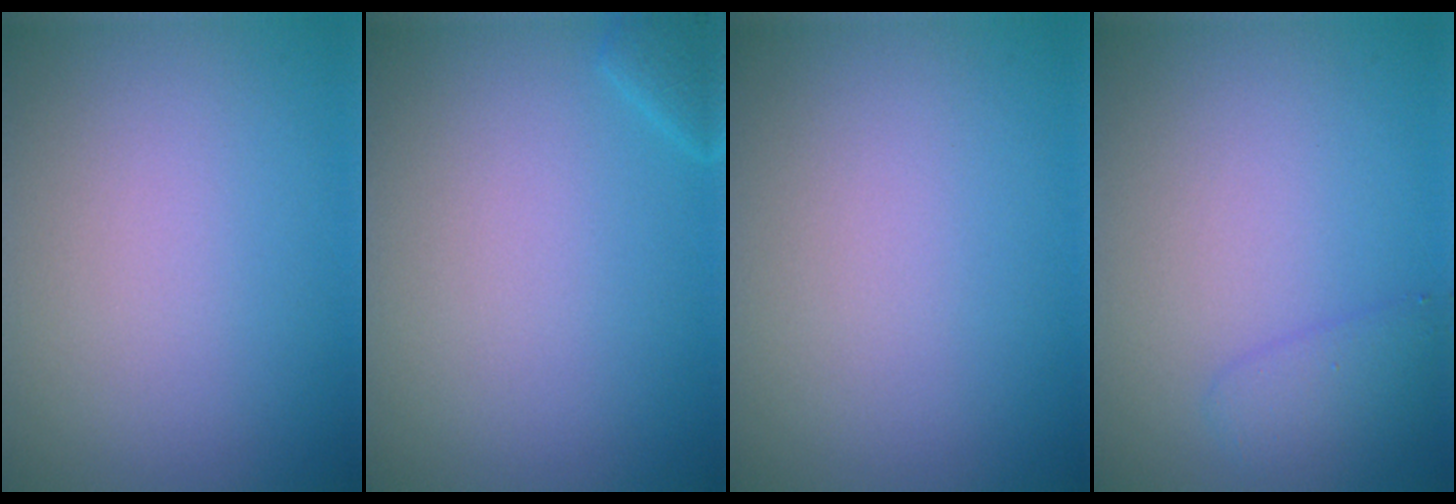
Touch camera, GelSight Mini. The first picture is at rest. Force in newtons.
{"total": 1.1, "press": 1.1, "slide": 0.1}
{"total": 0.0}
{"total": 1.7, "press": 1.7, "slide": 0.1}